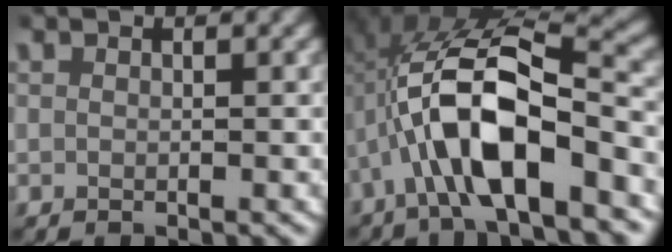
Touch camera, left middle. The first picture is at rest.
{"total": 11.4, "force": [-0.7, 6.6, 9.3], "torque": [-0.186, -0.015, -0.007]}